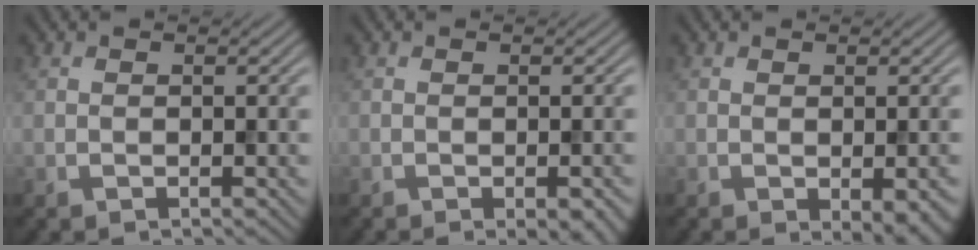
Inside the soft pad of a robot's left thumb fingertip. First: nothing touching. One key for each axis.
{"total": 3.2, "fx": -1.6, "fy": 0.9, "fz": 2.6, "tx": -0.029, "ty": -0.002, "tz": -0.017}
{"total": 3.8, "fx": -1.5, "fy": 1.1, "fz": 3.3, "tx": -0.048, "ty": -0.009, "tz": -0.012}